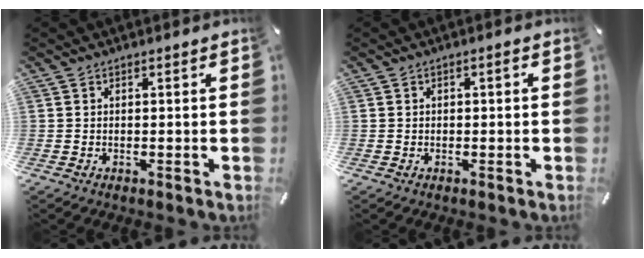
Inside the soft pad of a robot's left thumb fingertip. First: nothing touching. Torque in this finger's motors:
{"motor_torque": [-0.01, -0.23, 0.05, 0.14, 0.00]}